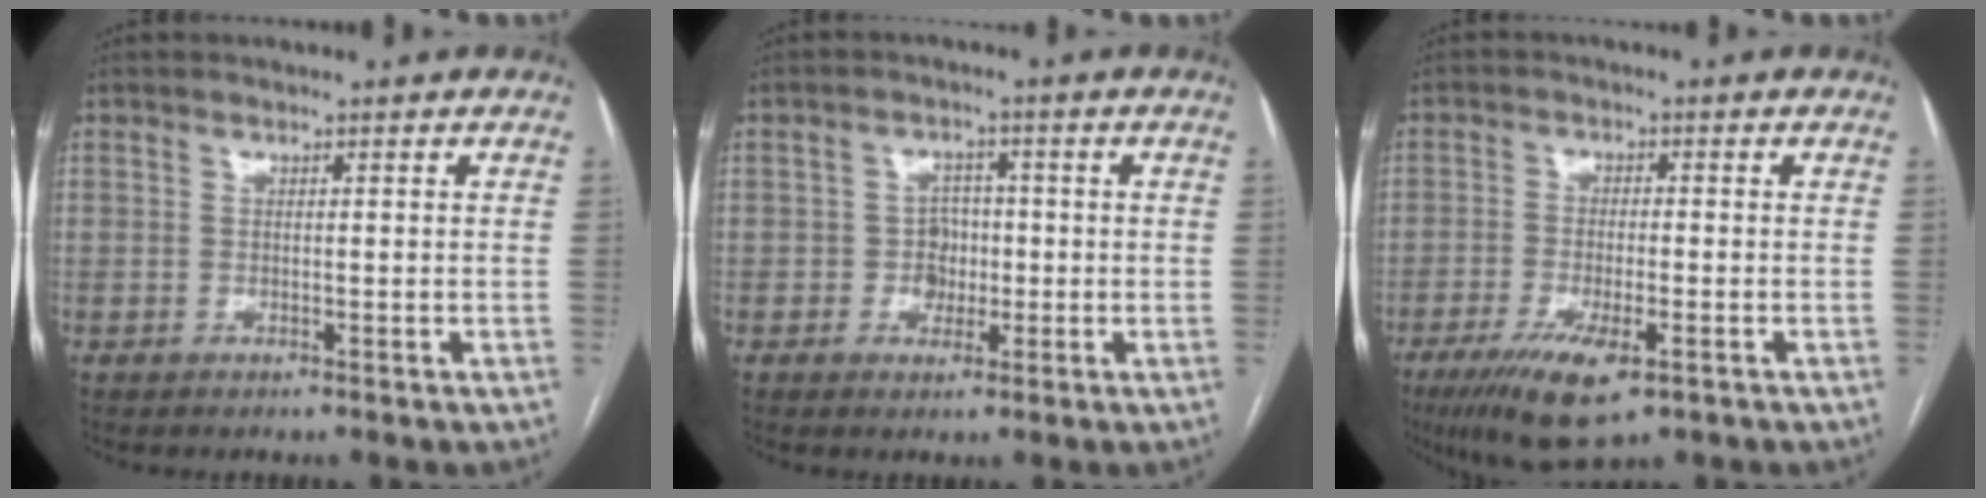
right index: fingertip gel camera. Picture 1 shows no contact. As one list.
[{"total": 3.5, "force": [-0.6, 3.2, 1.4], "torque": [-0.013, 0.011, -0.007]}, {"total": 9.6, "force": [-5.3, 2.7, 7.6], "torque": [-0.131, -0.020, -0.086]}]